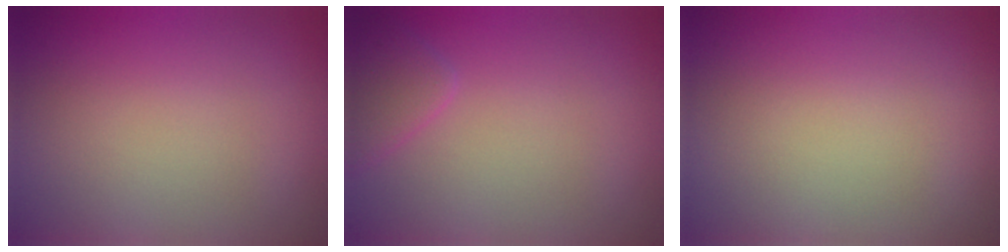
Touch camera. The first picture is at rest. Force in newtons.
{"total": 1.7, "press": 1.7, "slide": 0.2}
{"total": 0.0}